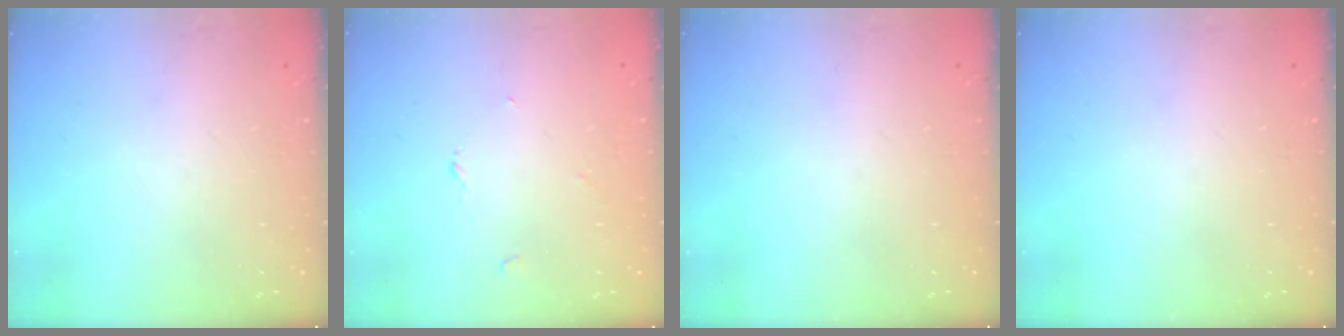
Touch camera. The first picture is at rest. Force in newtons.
{"total": 2.7, "press": 2.7, "slide": 0.3}
{"total": 0.0}
{"total": 0.0}